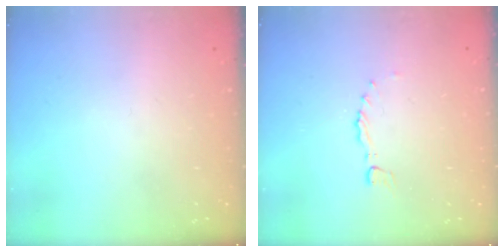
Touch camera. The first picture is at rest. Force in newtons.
{"total": 0.0}